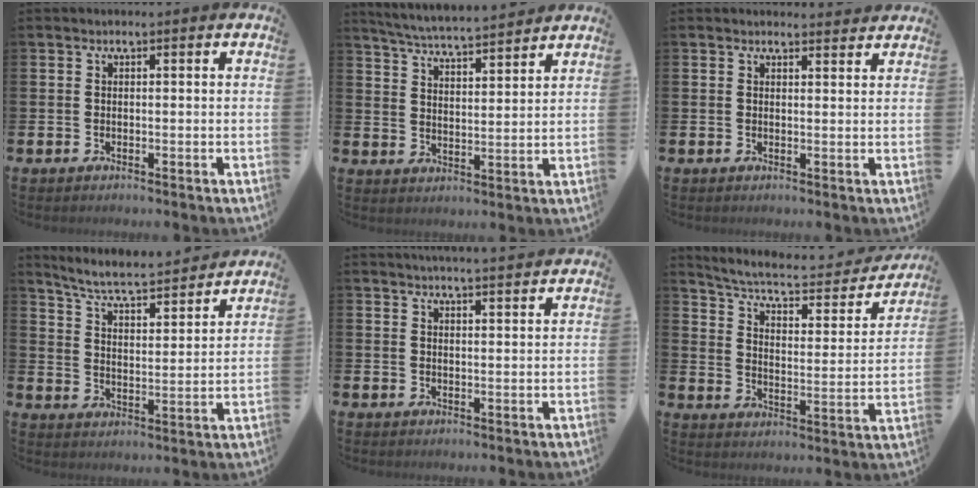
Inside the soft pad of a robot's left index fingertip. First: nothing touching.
{"total": 5.4, "force": [5.3, -0.1, 0.8], "torque": [-0.042, -0.037, 0.093]}
{"total": 1.6, "force": [1.6, 0.3, -0.1], "torque": [0.007, -0.008, 0.028]}
{"total": 6.5, "force": [6.2, 0.5, 2.1], "torque": [-0.070, -0.047, 0.103]}
{"total": 3.5, "force": [3.4, -0.4, 0.2], "torque": [-0.011, -0.017, 0.062]}
{"total": 7.1, "force": [6.2, 1.9, 2.8], "torque": [-0.080, -0.042, 0.100]}